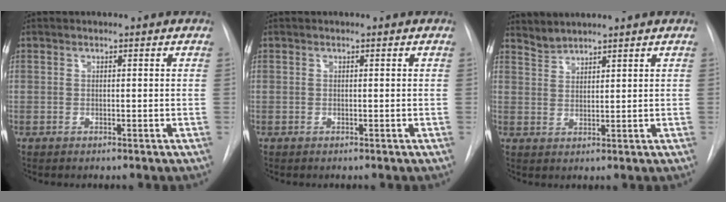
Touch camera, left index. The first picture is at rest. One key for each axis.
{"total": 0.0}
{"total": 2.6, "fx": 2.6, "fy": -0.4, "fz": -0.4, "tx": 0.001, "ty": 0.006, "tz": 0.060}